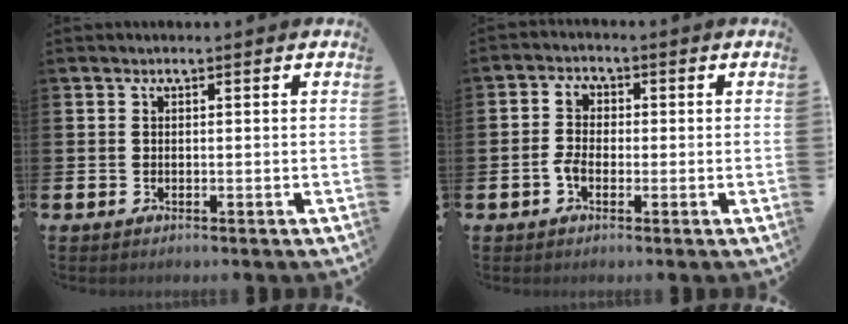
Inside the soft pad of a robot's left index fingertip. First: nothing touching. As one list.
[{"total": 3.6, "force": [-0.7, 2.5, 2.5], "torque": [-0.045, 0.011, -0.015]}]